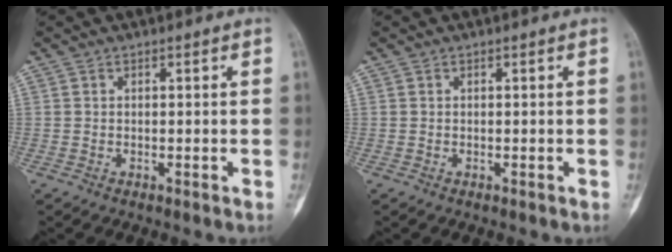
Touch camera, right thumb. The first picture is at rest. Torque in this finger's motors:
{"motor_torque": [0.00, 0.00, 0.01, -0.01, 0.00]}